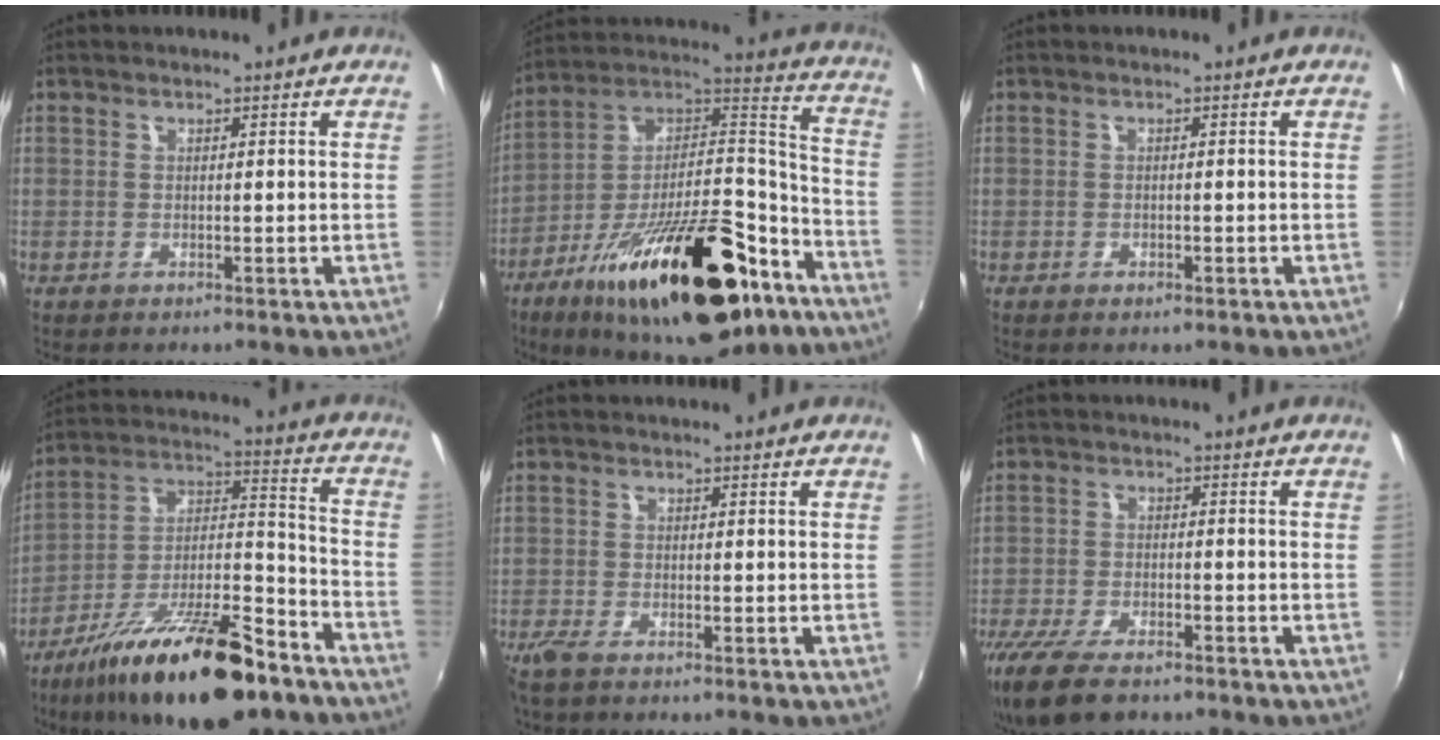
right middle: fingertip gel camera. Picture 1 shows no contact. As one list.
[{"total": 32.2, "force": [-18.0, 12.3, 23.8], "torque": [-0.374, 0.014, -0.272]}, {"total": 1.0, "force": [-0.7, 0.5, 0.5], "torque": [-0.009, -0.004, -0.013]}, {"total": 23.3, "force": [-15.0, 7.5, 16.3], "torque": [-0.277, -0.012, -0.240]}, {"total": 2.6, "force": [-2.1, 0.6, 1.4], "torque": [-0.038, -0.008, -0.046]}, {"total": 13.0, "force": [-9.7, 4.8, 7.2], "torque": [-0.172, -0.044, -0.174]}]